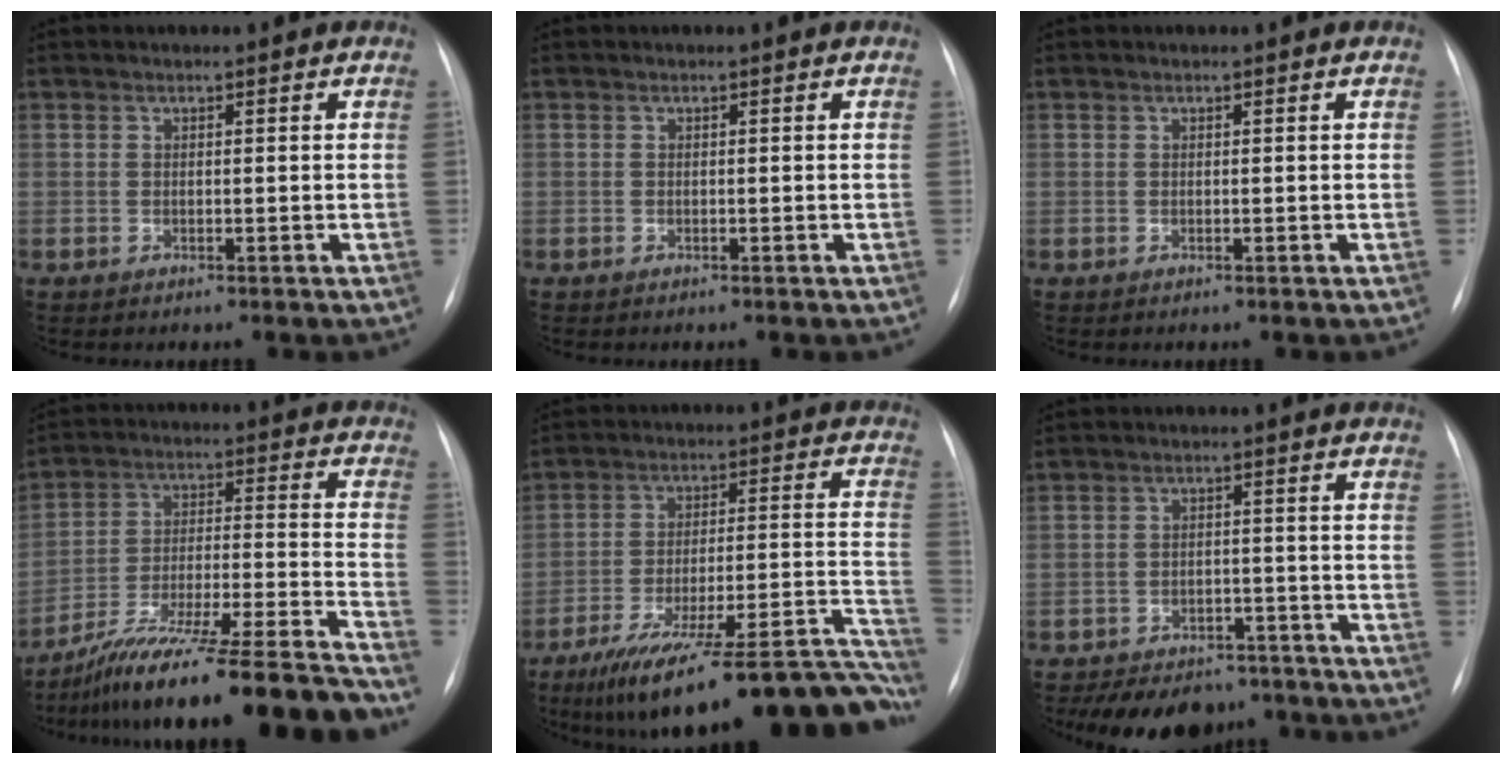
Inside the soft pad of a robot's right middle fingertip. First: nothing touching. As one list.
[{"total": 0.0}, {"total": 0.0}, {"total": 22.0, "force": [-19.1, -1.0, 10.8], "torque": [-0.150, -0.005, -0.311]}, {"total": 27.9, "force": [-22.0, 4.4, 16.7], "torque": [-0.146, 0.011, -0.312]}, {"total": 13.0, "force": [-10.4, 6.5, 4.2], "torque": [-0.066, 0.011, -0.133]}]